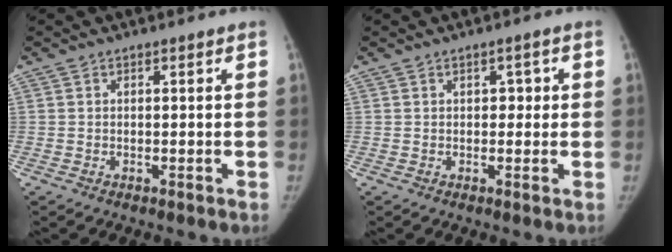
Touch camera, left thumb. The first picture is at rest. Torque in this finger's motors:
{"motor_torque": [-0.14, 0.03, -0.53, 0.21, -0.07]}